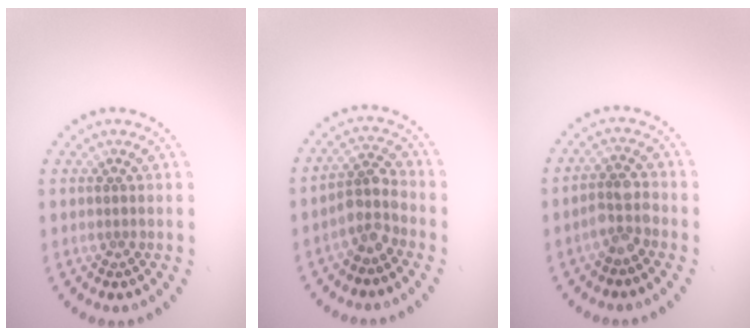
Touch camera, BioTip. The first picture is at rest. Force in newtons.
{"total": 2.8, "press": 2.2, "slide": 1.8}
{"total": 2.4, "press": 2.2, "slide": 1.1}